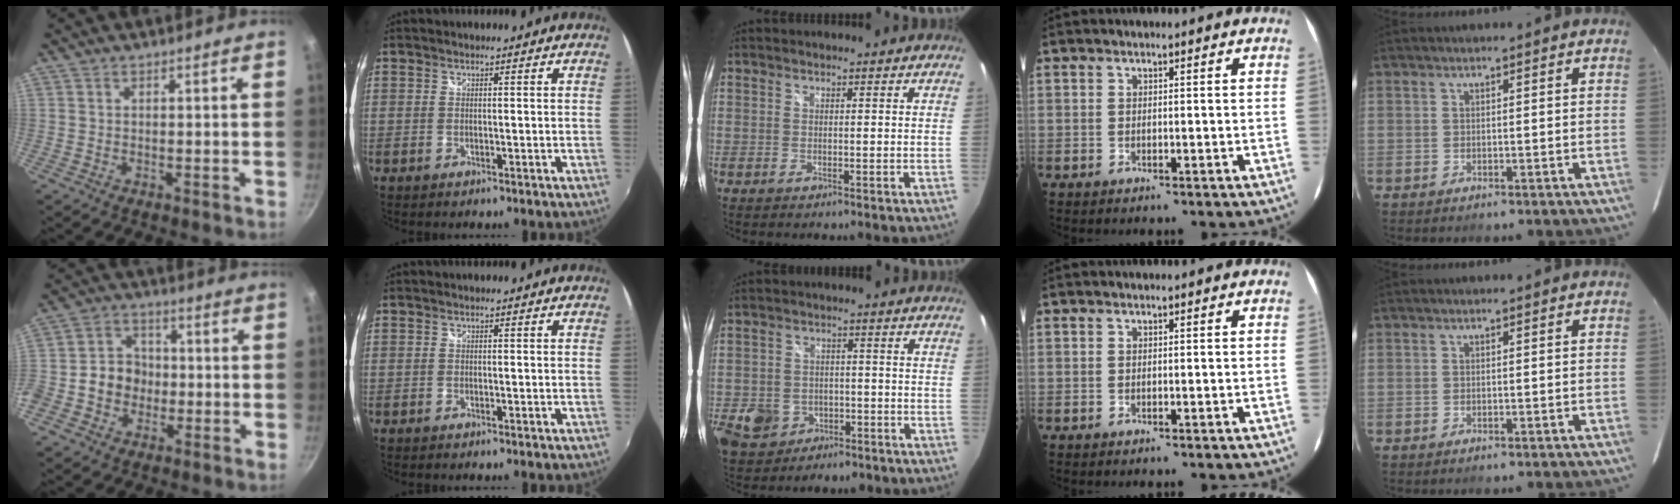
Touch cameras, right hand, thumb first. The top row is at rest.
{"thumb": {"total": 9.4, "force": [-1.7, 8.0, 4.5], "torque": [-0.038, 0.025, -0.042]}, "middle": {"total": 9.7, "force": [-4.0, 7.9, 3.9], "torque": [-0.125, 0.004, -0.054]}}